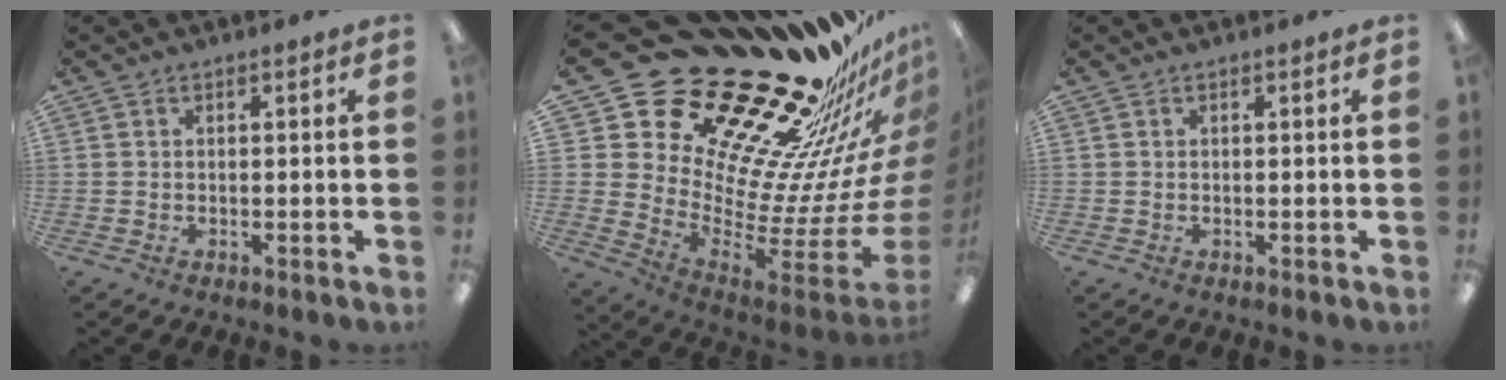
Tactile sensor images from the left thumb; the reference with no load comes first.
{"total": 31.2, "force": [26.4, 11.4, 12.3], "torque": [-0.105, -0.277, 0.507]}
{"total": 0.0}